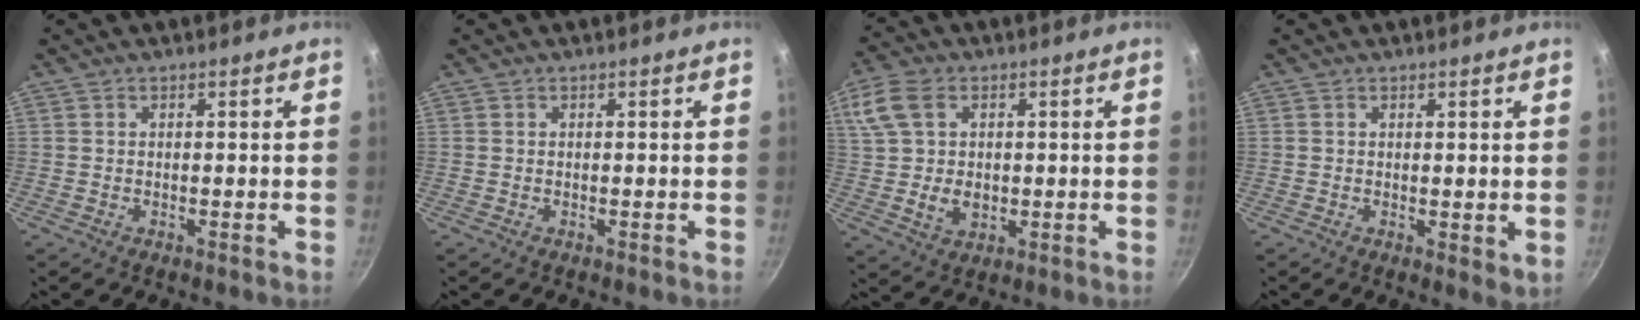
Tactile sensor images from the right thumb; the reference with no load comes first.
{"total": 0.0}
{"total": 12.2, "force": [2.3, 9.0, 7.9], "torque": [-0.154, 0.000, 0.038]}
{"total": 2.2, "force": [0.8, 0.9, 1.8], "torque": [-0.024, -0.007, 0.011]}